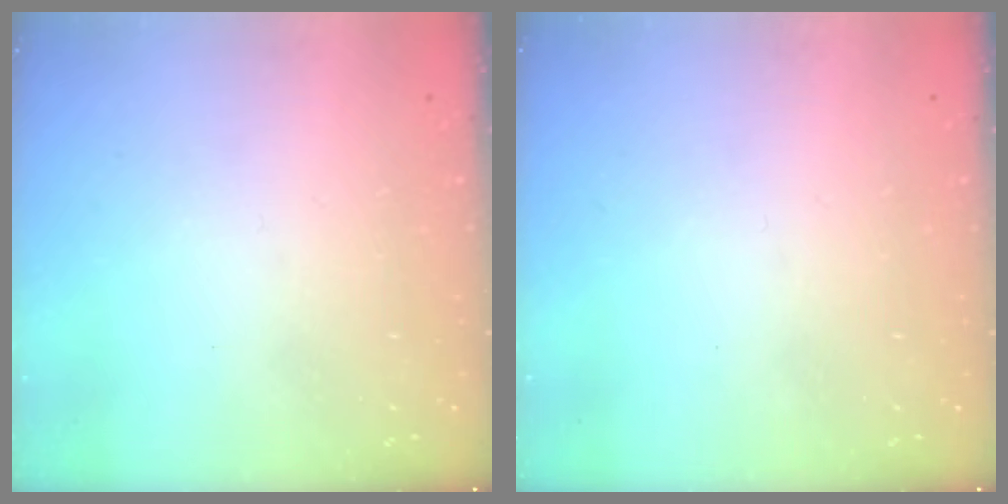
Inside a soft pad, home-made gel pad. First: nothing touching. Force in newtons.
{"total": 0.0}